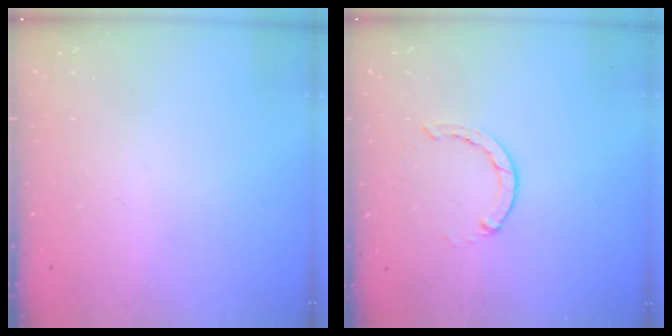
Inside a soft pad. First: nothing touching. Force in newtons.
{"total": 1.3, "press": 1.2, "slide": 0.3}